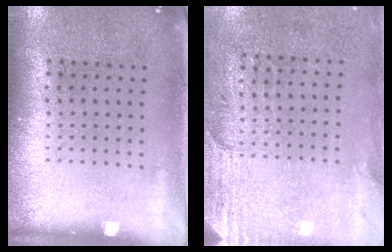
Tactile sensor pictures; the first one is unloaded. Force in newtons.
{"total": 2.7, "press": 2.3, "slide": 1.4}